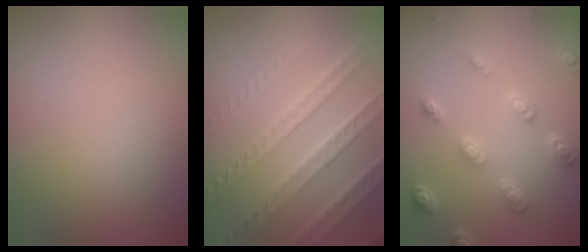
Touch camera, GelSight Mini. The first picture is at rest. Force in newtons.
{"total": 7.9, "press": 5.6, "slide": 5.6}
{"total": 4.5, "press": 3.4, "slide": 3.0}